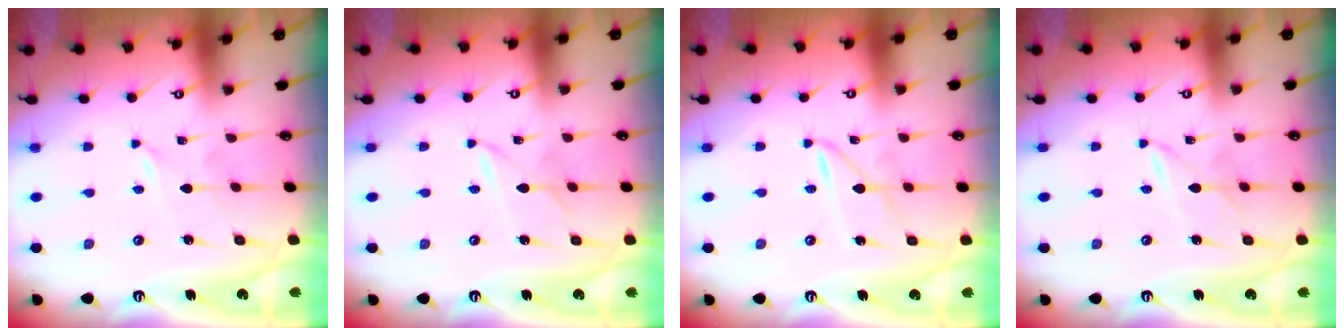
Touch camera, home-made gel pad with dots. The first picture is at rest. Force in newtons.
{"total": 2.8, "press": 2.8, "slide": 0.4}
{"total": 2.0, "press": 2.0, "slide": 0.2}
{"total": 1.7, "press": 1.7, "slide": 0.0}